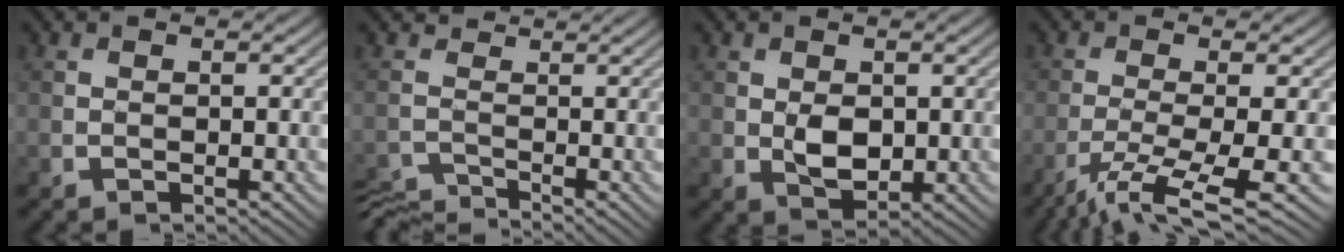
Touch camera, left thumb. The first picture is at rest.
{"total": 3.9, "force": [-3.6, 1.1, 1.2], "torque": [-0.034, -0.018, -0.075]}
{"total": 3.3, "force": [0.1, 2.2, 2.5], "torque": [-0.050, -0.005, 0.007]}
{"total": 7.6, "force": [-4.3, 1.4, 6.1], "torque": [-0.103, -0.008, -0.082]}